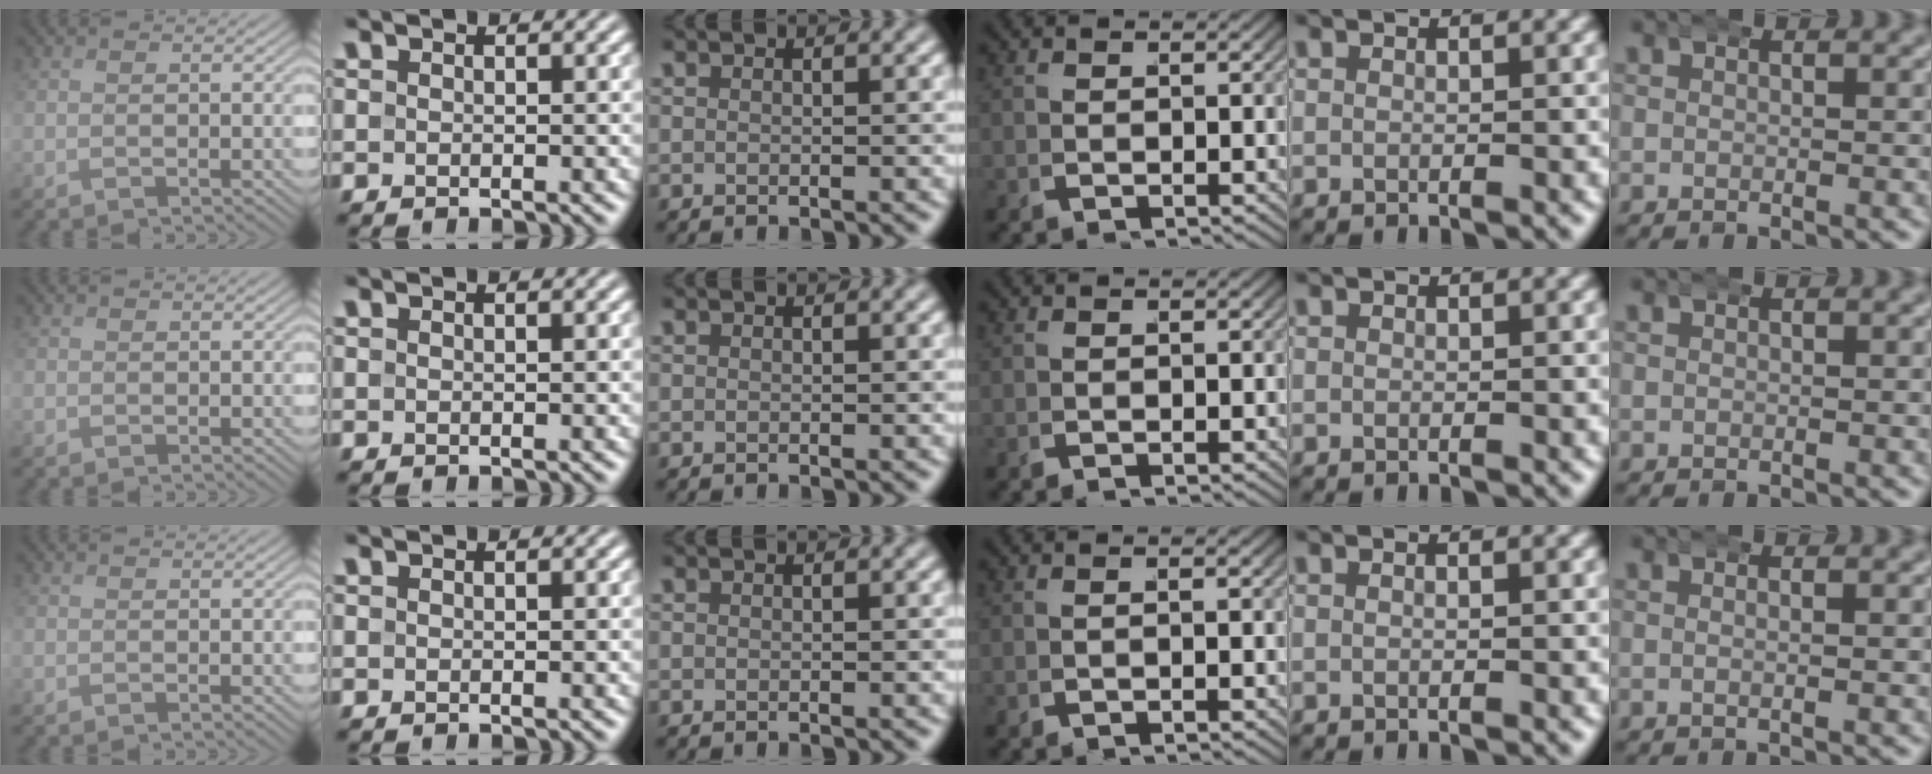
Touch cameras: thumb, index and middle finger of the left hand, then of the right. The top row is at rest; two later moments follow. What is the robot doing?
{"motion": "wrap", "object": "bandana"}